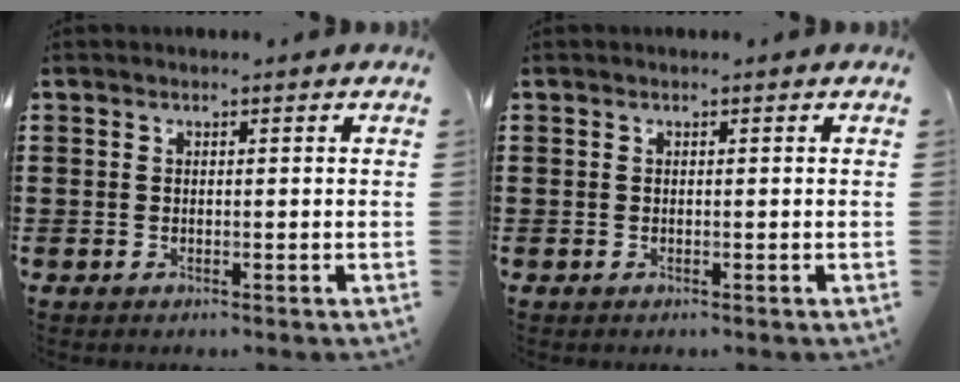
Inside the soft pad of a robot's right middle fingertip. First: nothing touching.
{"total": 0.0}